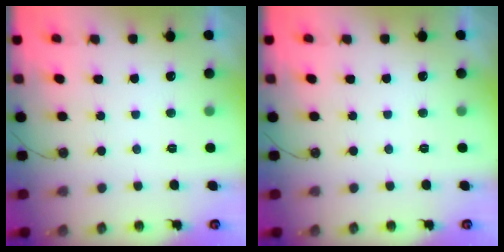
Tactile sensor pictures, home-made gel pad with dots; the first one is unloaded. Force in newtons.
{"total": 0.0}